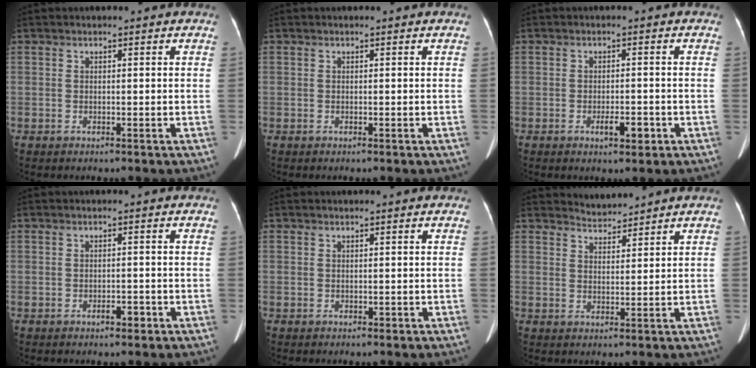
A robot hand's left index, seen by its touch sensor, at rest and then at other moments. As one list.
[{"total": 0.0}, {"total": 2.8, "force": [-1.3, 0.9, 2.3], "torque": [-0.039, 0.000, -0.017]}, {"total": 1.5, "force": [-0.9, 0.6, 1.0], "torque": [-0.016, 0.001, -0.012]}, {"total": 0.0}, {"total": 2.7, "force": [2.6, -0.1, -0.7], "torque": [0.002, 0.002, 0.053]}]